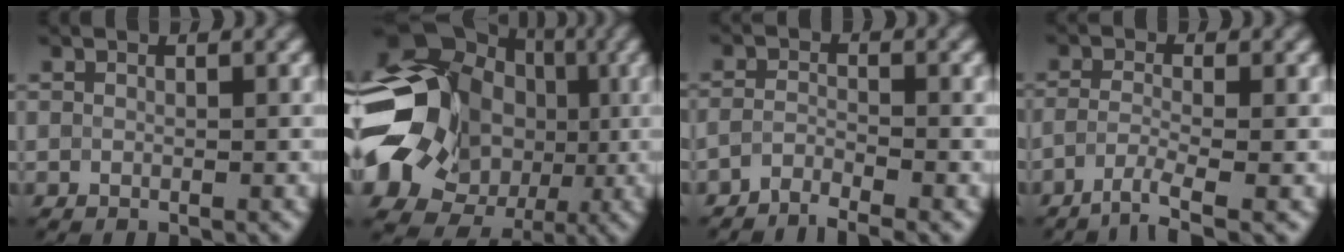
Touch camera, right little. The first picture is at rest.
{"total": 18.1, "force": [-2.8, 16.3, 7.3], "torque": [-0.153, 0.000, -0.071]}
{"total": 2.7, "force": [-2.6, 0.1, 0.6], "torque": [-0.009, -0.003, -0.051]}
{"total": 2.8, "force": [-2.2, 0.1, 1.7], "torque": [-0.025, 0.003, -0.051]}